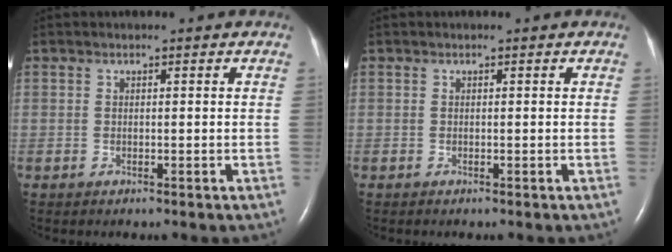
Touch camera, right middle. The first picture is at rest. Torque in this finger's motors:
{"motor_torque": [-0.01, 0.06, -0.01, 0.01]}